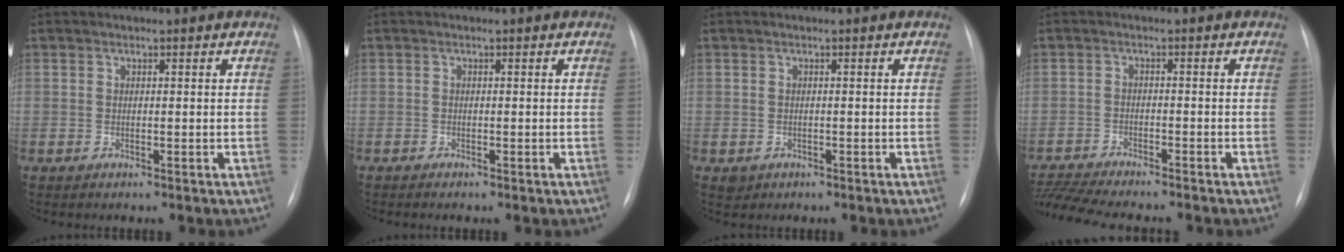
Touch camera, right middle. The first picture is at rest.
{"total": 0.0}
{"total": 1.2, "force": [-0.5, 1.1, 0.2], "torque": [-0.004, 0.002, -0.002]}
{"total": 11.4, "force": [-10.4, 0.8, 4.6], "torque": [-0.076, -0.003, -0.161]}